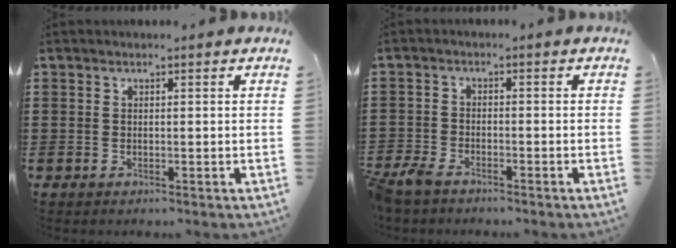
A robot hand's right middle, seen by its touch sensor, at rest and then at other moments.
{"total": 3.0, "force": [-2.8, 0.8, 0.9], "torque": [-0.047, -0.007, -0.066]}